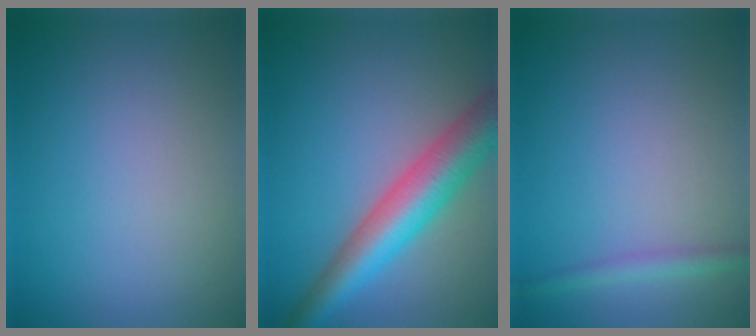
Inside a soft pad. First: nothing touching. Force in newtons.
{"total": 6.9, "press": 6.9, "slide": 0.3}
{"total": 1.5, "press": 1.5, "slide": 0.0}